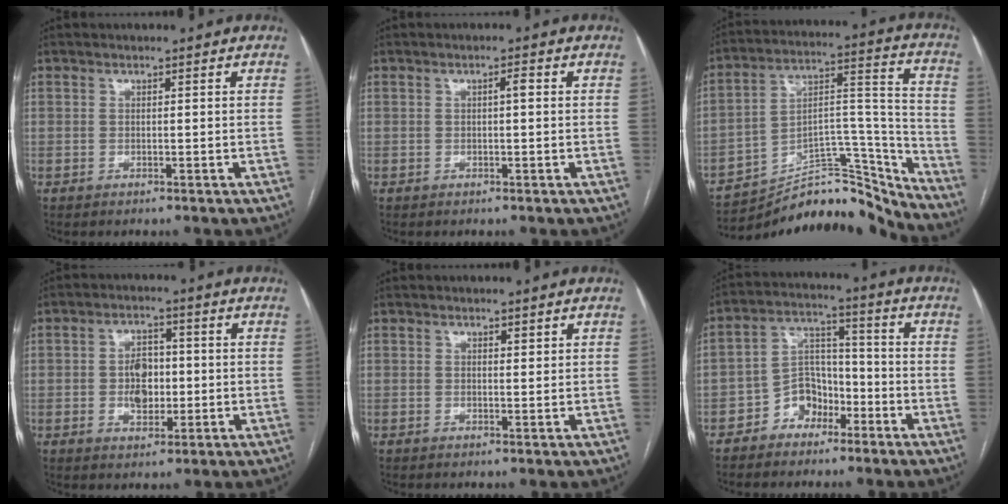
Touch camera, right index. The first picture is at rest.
{"total": 1.2, "force": [0.1, 0.2, 1.2], "torque": [-0.018, 0.004, 0.001]}
{"total": 18.1, "force": [-17.1, 4.6, 3.8], "torque": [-0.039, 0.078, -0.261]}
{"total": 5.5, "force": [-0.3, 3.6, 4.1], "torque": [-0.071, 0.009, -0.001]}
{"total": 0.9, "force": [0.6, 0.3, 0.5], "torque": [-0.009, -0.003, 0.009]}
{"total": 7.1, "force": [-4.1, 5.2, 2.6], "torque": [-0.047, 0.026, -0.072]}